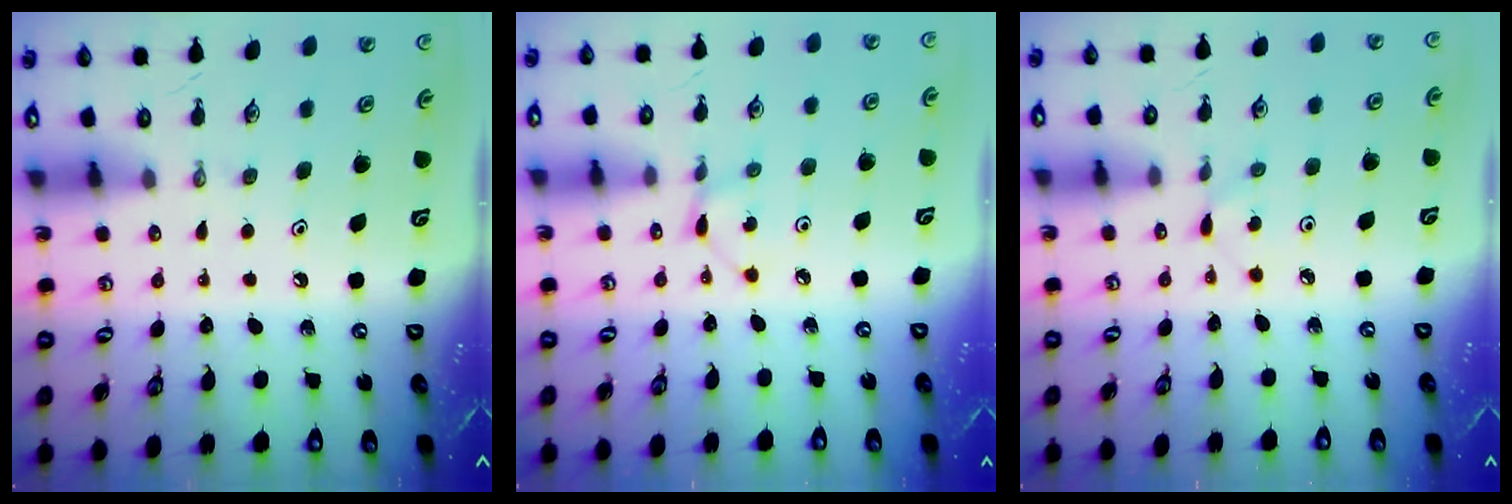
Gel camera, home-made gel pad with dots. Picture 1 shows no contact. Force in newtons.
{"total": 1.9, "press": 1.9, "slide": 0.1}
{"total": 2.5, "press": 2.5, "slide": 0.3}